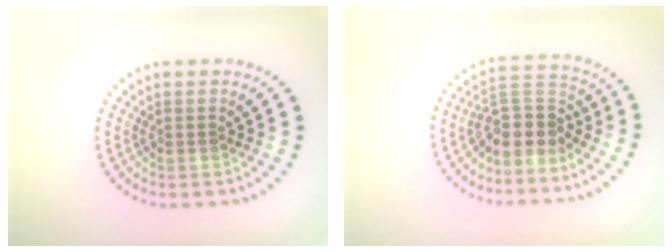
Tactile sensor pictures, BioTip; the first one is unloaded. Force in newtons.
{"total": 3.8, "press": 3.0, "slide": 2.4}